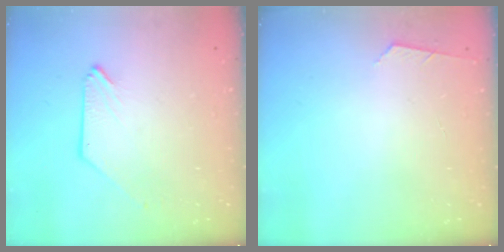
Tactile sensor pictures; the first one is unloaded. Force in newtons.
{"total": 2.6, "press": 2.6, "slide": 0.4}